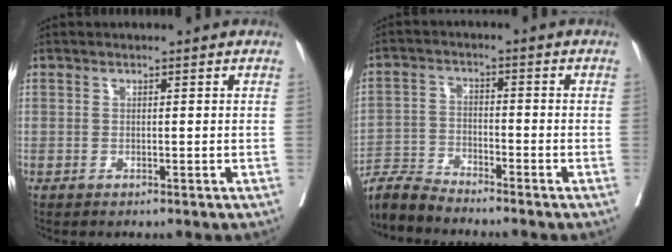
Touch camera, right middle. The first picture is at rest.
{"total": 5.1, "force": [-5.1, -0.3, 0.0], "torque": [0.000, -0.011, -0.098]}